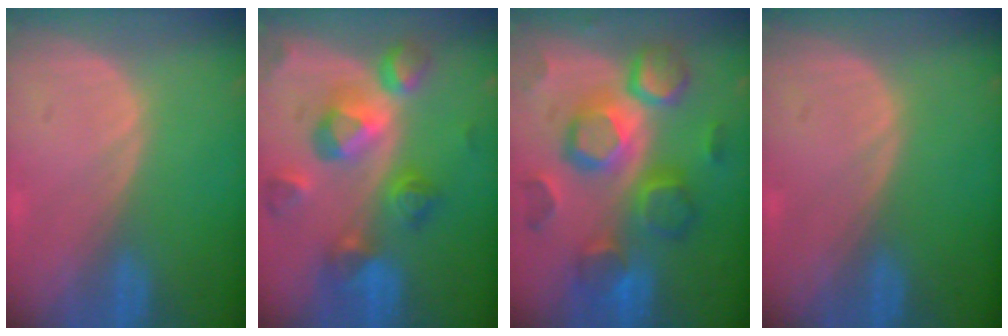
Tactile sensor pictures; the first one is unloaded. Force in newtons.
{"total": 10.5, "press": 9.4, "slide": 4.7}
{"total": 12.3, "press": 12.3, "slide": 1.0}
{"total": 0.0}